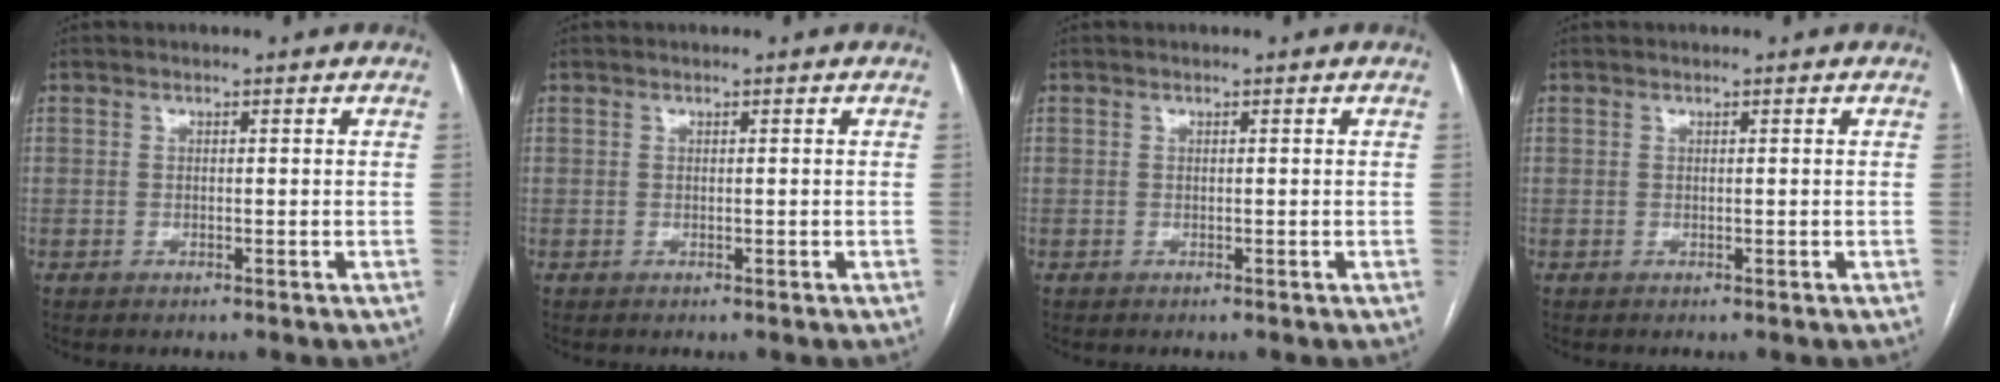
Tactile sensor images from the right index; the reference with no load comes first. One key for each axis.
{"total": 0.0}
{"total": 0.0}
{"total": 0.0}